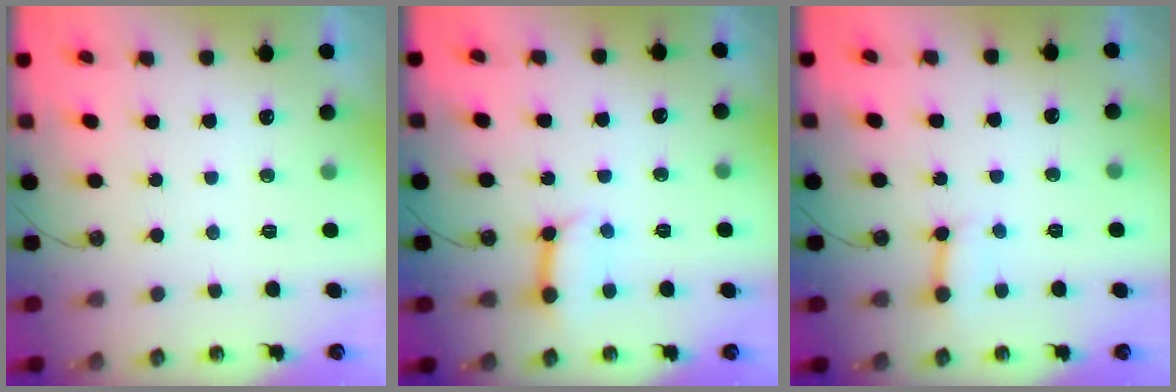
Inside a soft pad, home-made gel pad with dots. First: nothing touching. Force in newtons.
{"total": 8.8, "press": 8.8, "slide": 0.9}
{"total": 3.6, "press": 3.6, "slide": 0.1}